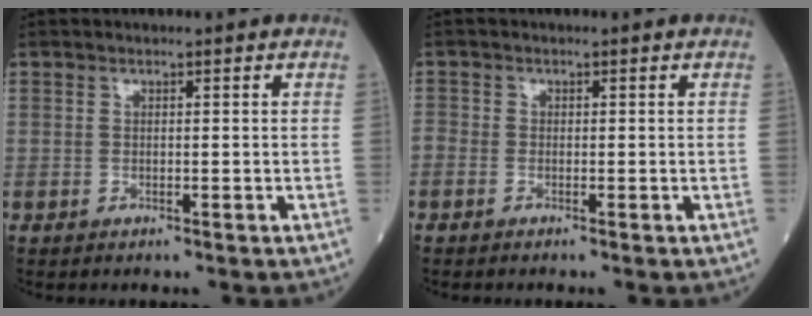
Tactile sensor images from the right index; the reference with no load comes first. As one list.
[{"total": 1.4, "force": [-1.0, 0.7, 0.6], "torque": [-0.021, -0.001, -0.018]}]